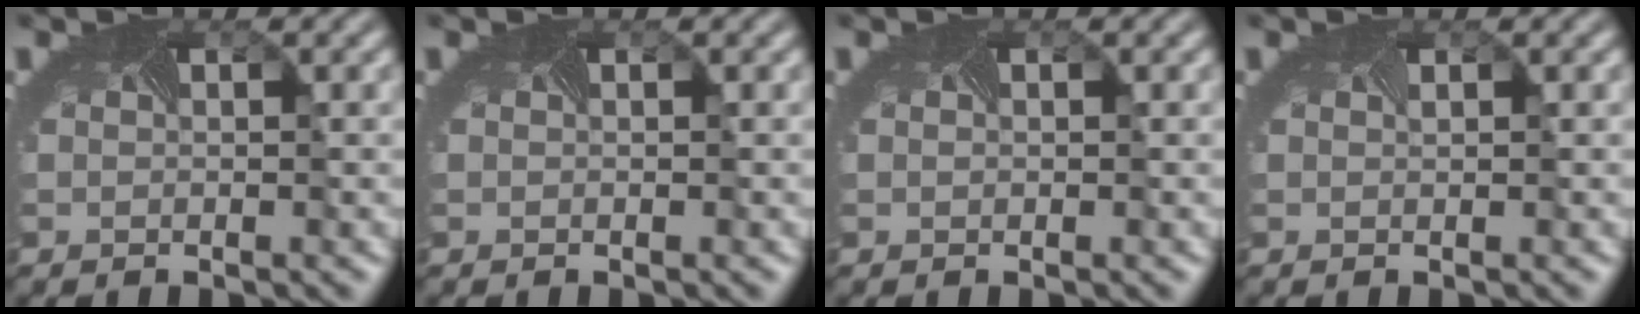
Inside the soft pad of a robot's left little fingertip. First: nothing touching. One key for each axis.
{"total": 0.0}
{"total": 0.0}
{"total": 0.0}